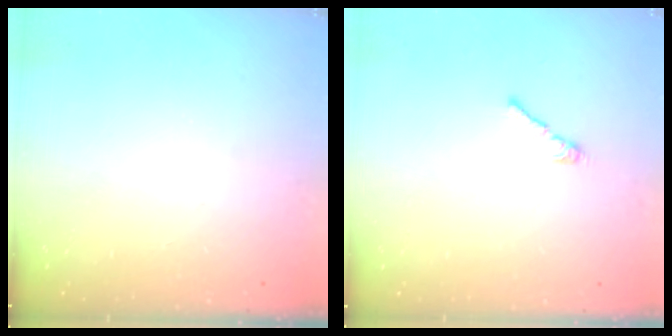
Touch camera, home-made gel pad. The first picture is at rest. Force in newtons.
{"total": 0.6, "press": 0.4, "slide": 0.4}